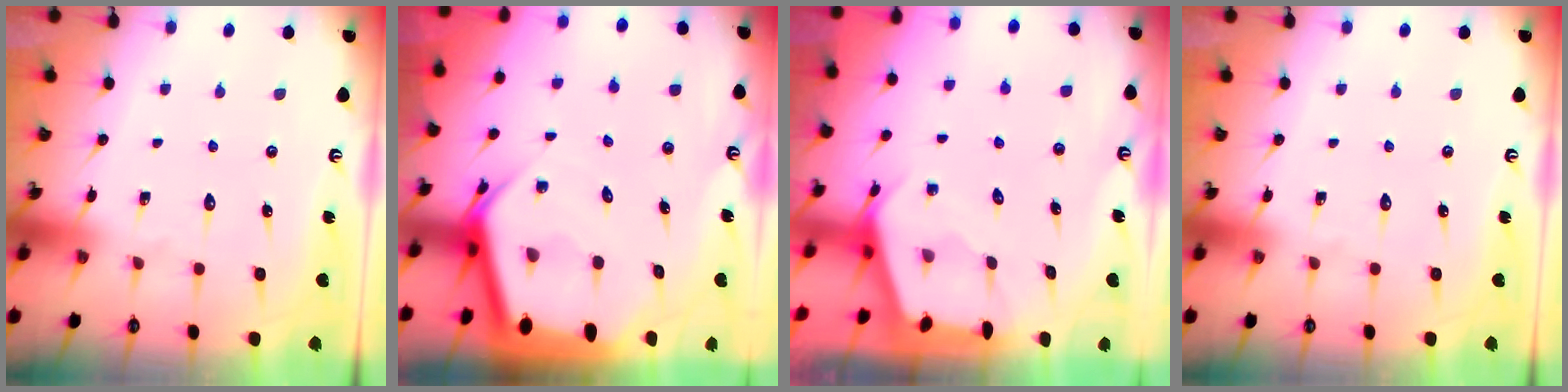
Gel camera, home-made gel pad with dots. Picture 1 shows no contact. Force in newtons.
{"total": 7.0, "press": 7.0, "slide": 0.5}
{"total": 2.4, "press": 2.4, "slide": 0.3}
{"total": 0.0}